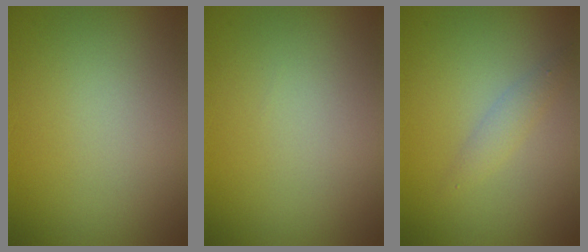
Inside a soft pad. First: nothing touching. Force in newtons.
{"total": 0.0}
{"total": 1.4, "press": 1.4, "slide": 0.0}